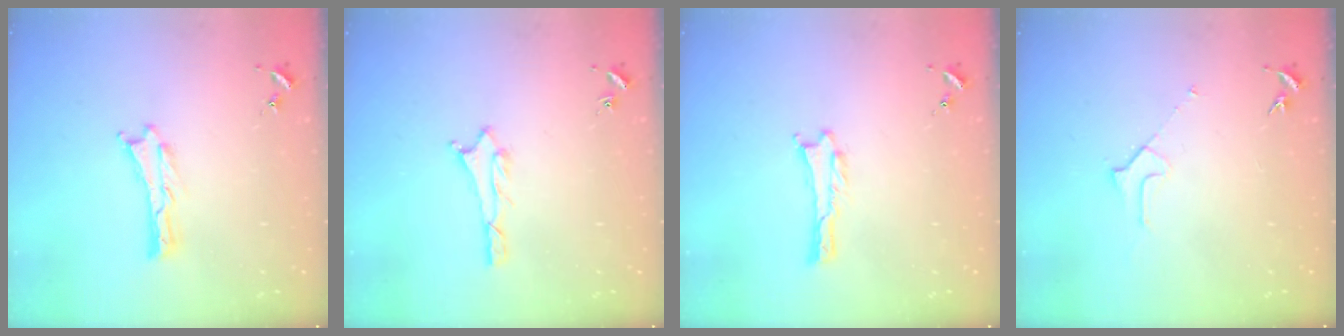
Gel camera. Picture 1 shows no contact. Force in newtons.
{"total": 1.0, "press": 1.0, "slide": 0.1}
{"total": 0.0}
{"total": 2.1, "press": 2.1, "slide": 0.1}